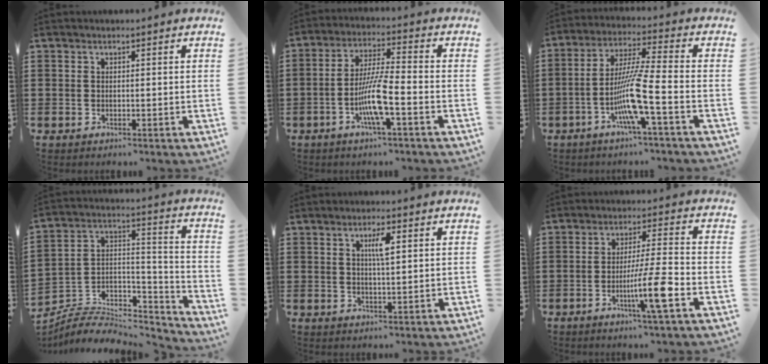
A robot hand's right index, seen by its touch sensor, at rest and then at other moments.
{"total": 8.4, "force": [-3.2, 1.0, 7.7], "torque": [-0.160, -0.012, -0.064]}
{"total": 10.1, "force": [-3.6, 0.2, 9.4], "torque": [-0.195, -0.013, -0.075]}
{"total": 5.5, "force": [-4.6, 2.6, 1.5], "torque": [-0.039, 0.001, -0.093]}
{"total": 3.5, "force": [1.1, 0.8, 3.2], "torque": [-0.059, 0.004, 0.014]}
{"total": 9.7, "force": [-3.7, 0.1, 9.0], "torque": [-0.159, -0.008, -0.067]}